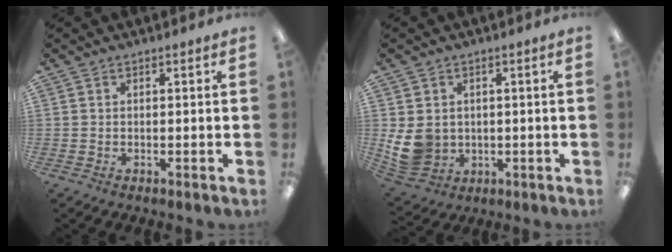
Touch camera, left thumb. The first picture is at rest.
{"total": 9.0, "force": [0.1, 8.0, 4.1], "torque": [-0.099, 0.006, 0.008]}